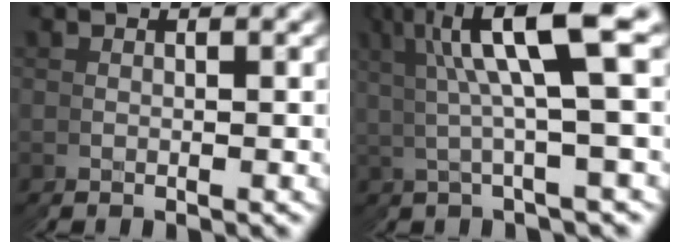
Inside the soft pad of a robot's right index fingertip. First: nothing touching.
{"total": 7.4, "force": [3.4, 1.8, 6.3], "torque": [-0.086, 0.034, 0.041]}